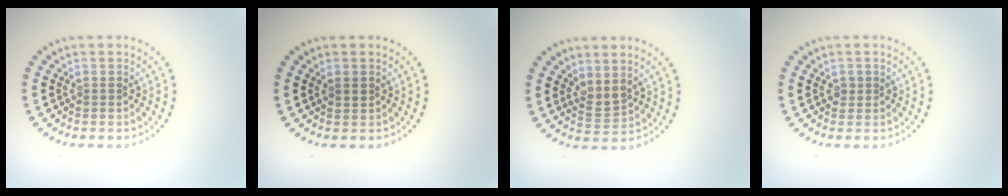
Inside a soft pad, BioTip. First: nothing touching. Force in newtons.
{"total": 1.0, "press": 0.9, "slide": 0.4}
{"total": 1.7, "press": 1.4, "slide": 0.9}
{"total": 0.8, "press": 0.7, "slide": 0.2}